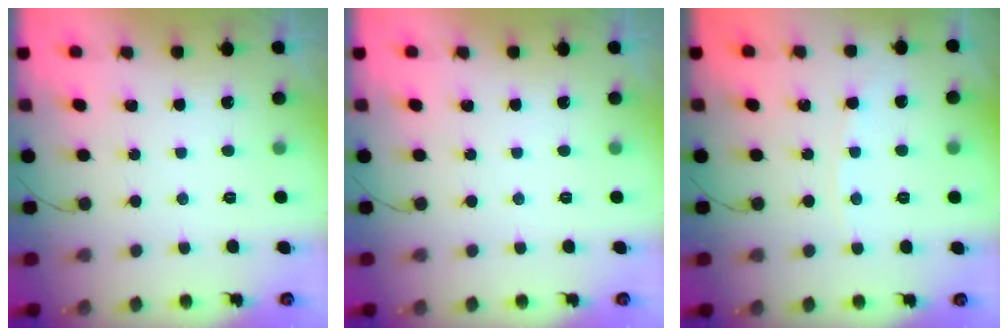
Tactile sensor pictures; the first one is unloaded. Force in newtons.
{"total": 0.0}
{"total": 2.6, "press": 2.6, "slide": 0.2}